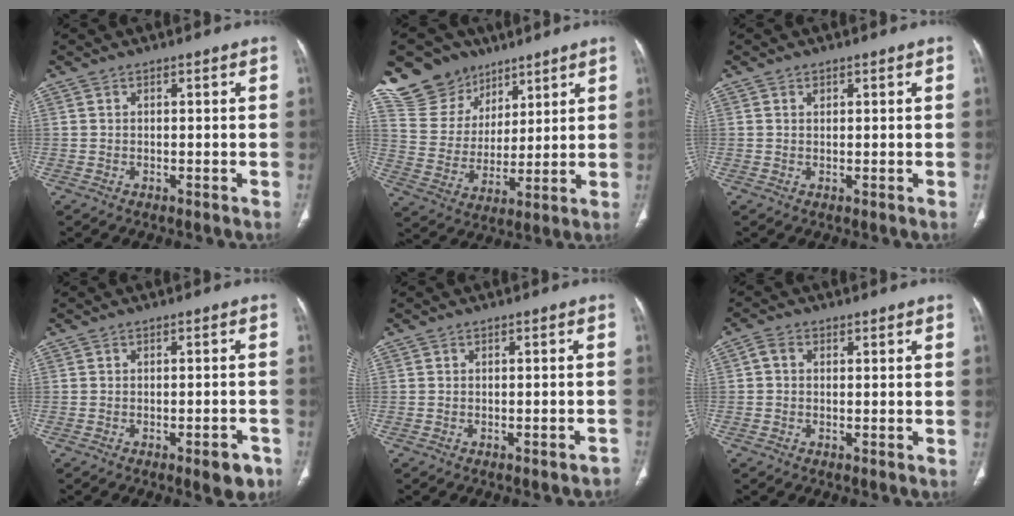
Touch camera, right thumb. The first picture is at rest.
{"total": 13.8, "force": [9.9, 9.3, 2.3], "torque": [-0.008, -0.043, 0.196]}
{"total": 0.8, "force": [0.5, 0.6, 0.4], "torque": [0.000, -0.002, 0.008]}
{"total": 4.6, "force": [-2.7, 1.6, 3.3], "torque": [-0.028, 0.015, -0.029]}
{"total": 3.1, "force": [-2.6, 0.9, 1.4], "torque": [-0.016, 0.015, -0.026]}
{"total": 2.1, "force": [0.2, 1.6, 1.3], "torque": [-0.021, 0.007, 0.000]}